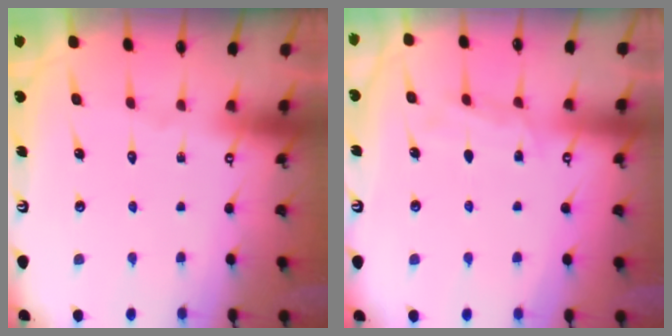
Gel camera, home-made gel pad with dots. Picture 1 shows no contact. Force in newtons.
{"total": 5.7, "press": 5.6, "slide": 0.6}